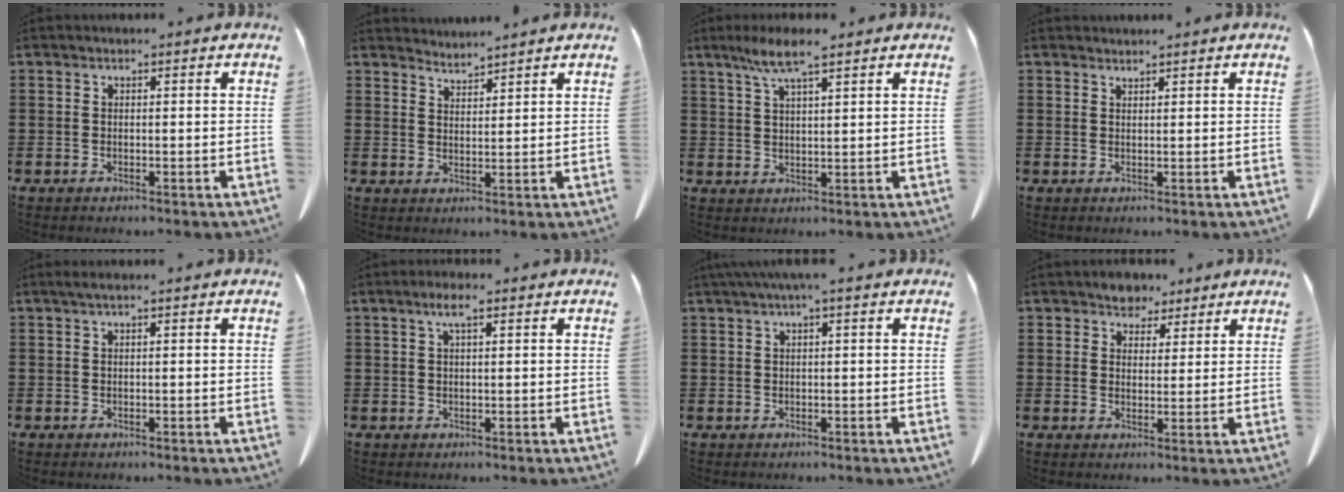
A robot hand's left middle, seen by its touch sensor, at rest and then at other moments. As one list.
[{"total": 2.6, "force": [2.6, -0.4, -0.5], "torque": [0.002, -0.010, 0.049]}, {"total": 6.0, "force": [4.1, 0.7, 4.4], "torque": [-0.096, 0.001, 0.071]}, {"total": 1.0, "force": [1.0, 0.0, 0.1], "torque": [-0.003, -0.001, 0.020]}, {"total": 0.9, "force": [0.1, 0.1, 0.9], "torque": [-0.016, 0.000, 0.003]}, {"total": 2.8, "force": [1.3, 0.7, 2.4], "torque": [-0.050, 0.008, 0.020]}, {"total": 1.6, "force": [0.4, 0.0, 1.5], "torque": [-0.027, -0.001, 0.007]}, {"total": 4.0, "force": [3.4, 2.2, 0.2], "torque": [-0.018, 0.005, 0.064]}]